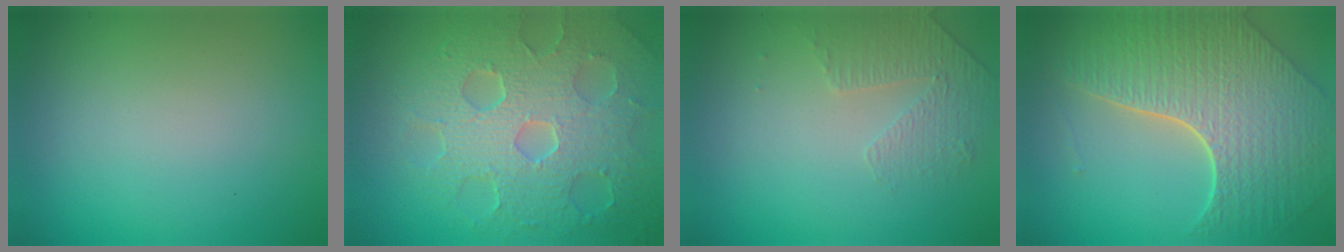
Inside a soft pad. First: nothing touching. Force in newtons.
{"total": 8.6, "press": 6.1, "slide": 6.1}
{"total": 1.6, "press": 1.2, "slide": 1.1}
{"total": 8.6, "press": 6.3, "slide": 5.9}